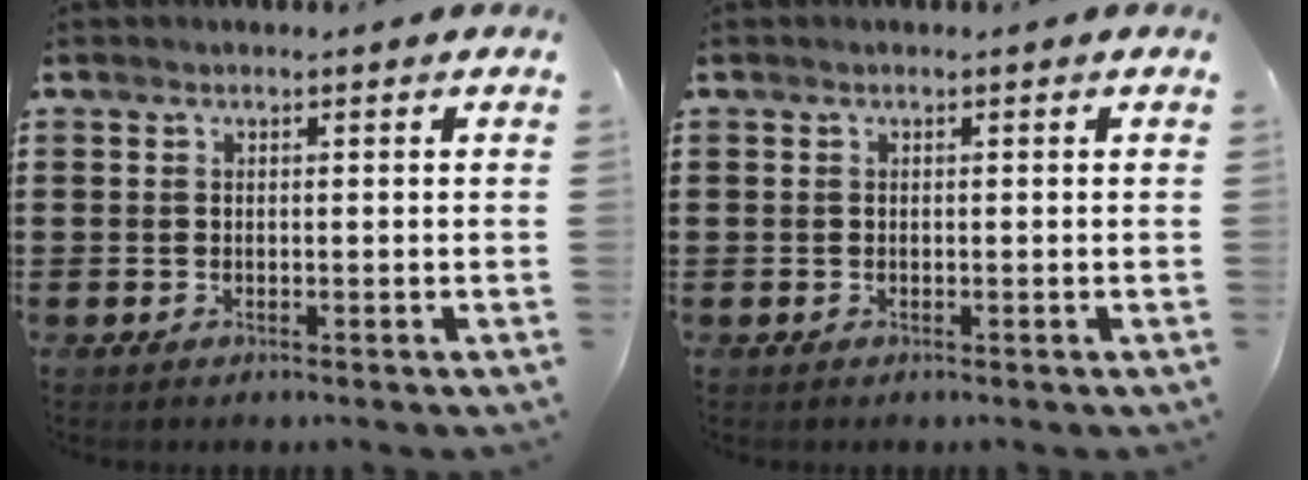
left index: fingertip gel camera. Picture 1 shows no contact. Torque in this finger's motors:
{"motor_torque": [-0.02, 0.02, -0.01, 0.00]}